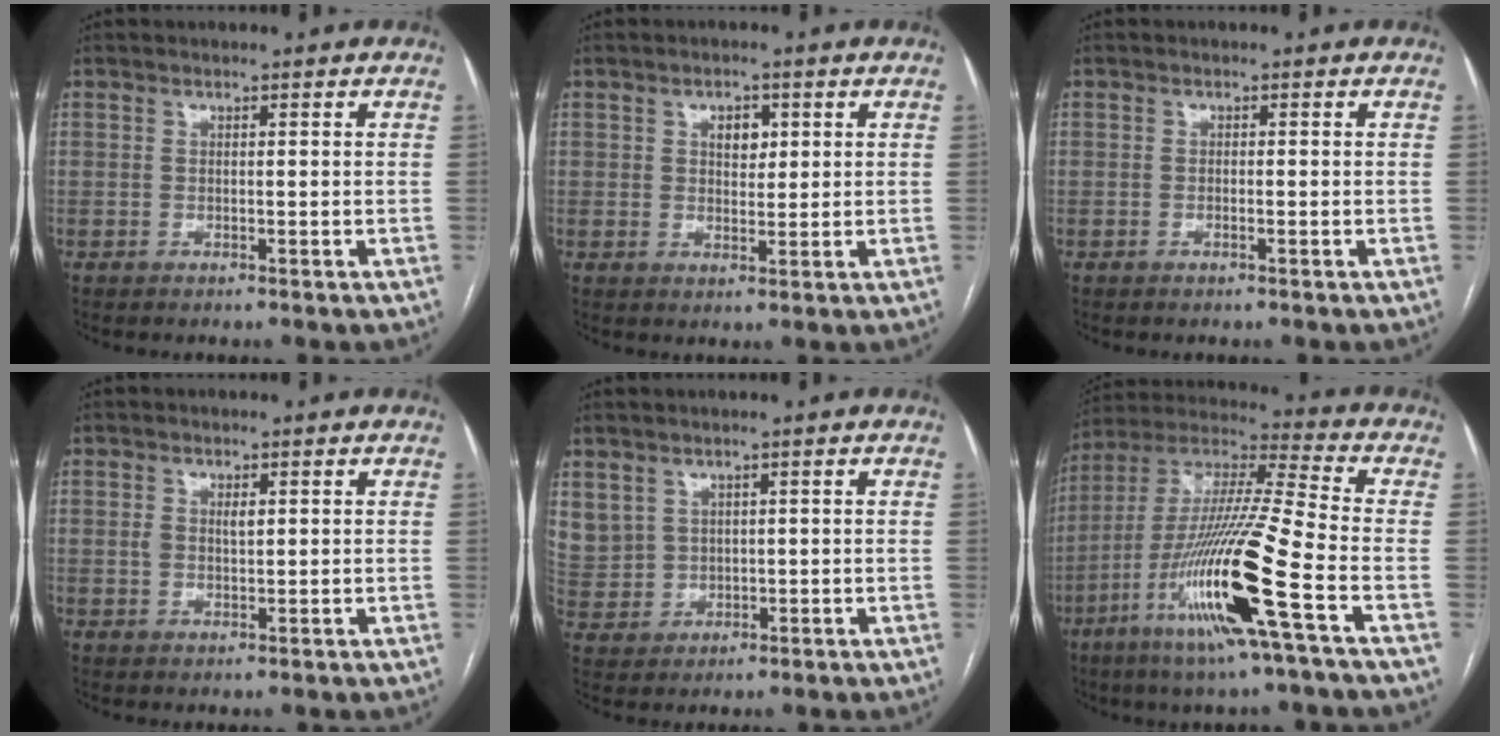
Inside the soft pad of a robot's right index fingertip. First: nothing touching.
{"total": 3.3, "force": [1.1, 2.1, 2.3], "torque": [-0.035, 0.008, 0.019]}
{"total": 0.7, "force": [-0.4, 0.2, 0.5], "torque": [-0.011, 0.001, -0.007]}
{"total": 2.5, "force": [0.5, 1.4, 2.0], "torque": [-0.042, 0.004, 0.011]}
{"total": 9.4, "force": [3.1, 8.5, 2.8], "torque": [-0.105, 0.029, 0.086]}
{"total": 20.5, "force": [-8.1, -0.2, 18.9], "torque": [-0.393, -0.030, -0.159]}